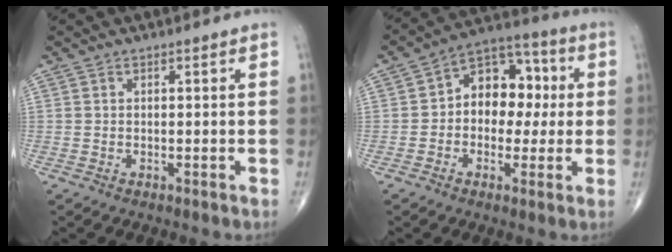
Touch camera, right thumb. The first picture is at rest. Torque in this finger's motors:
{"motor_torque": [-0.21, -0.02, 0.61, -0.04, 0.06]}